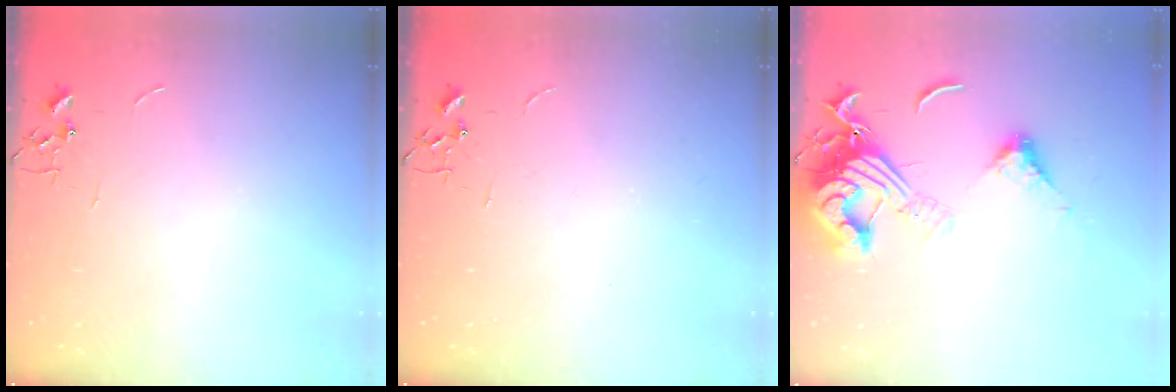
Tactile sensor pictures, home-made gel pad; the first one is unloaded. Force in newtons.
{"total": 0.0}
{"total": 17.1, "press": 17.0, "slide": 1.9}